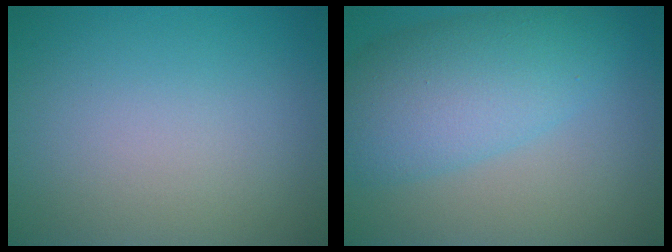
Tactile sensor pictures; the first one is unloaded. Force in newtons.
{"total": 7.4, "press": 7.4, "slide": 0.3}